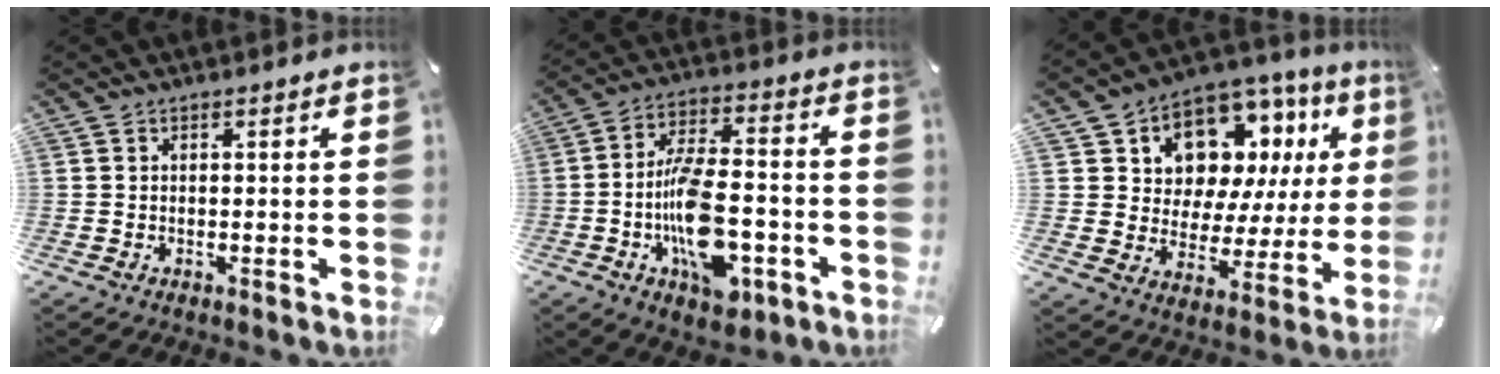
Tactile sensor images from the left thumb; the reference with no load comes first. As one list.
[{"total": 15.8, "force": [-5.2, 8.0, 12.6], "torque": [-0.226, 0.012, -0.087]}, {"total": 11.1, "force": [6.9, 7.9, 3.7], "torque": [-0.065, -0.068, 0.128]}]